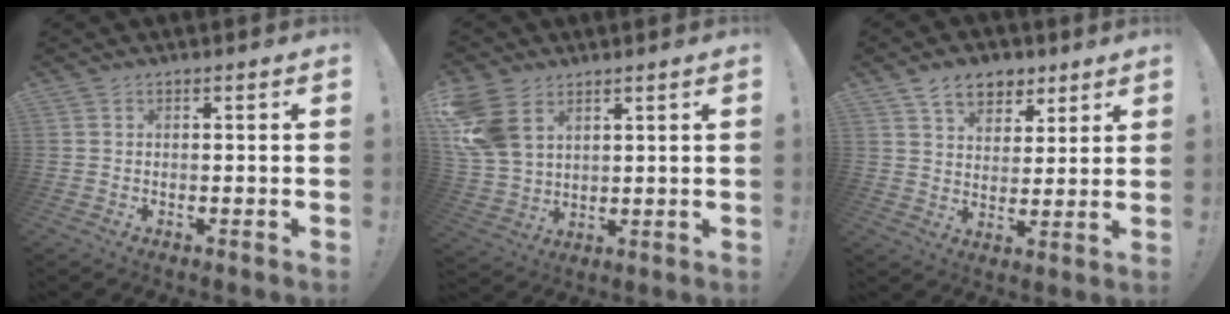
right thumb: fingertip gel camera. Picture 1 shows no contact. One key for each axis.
{"total": 12.3, "fx": 5.5, "fy": 8.6, "fz": 6.9, "tx": -0.148, "ty": -0.017, "tz": 0.115}
{"total": 9.9, "fx": 6.2, "fy": 6.6, "fz": 4.1, "tx": -0.060, "ty": -0.028, "tz": 0.118}